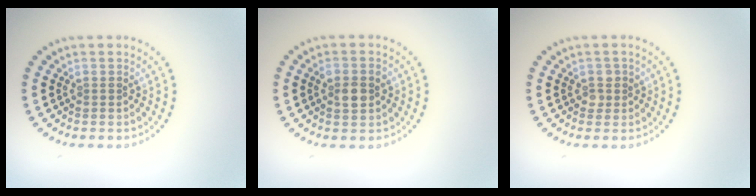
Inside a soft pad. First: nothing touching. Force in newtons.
{"total": 2.5, "press": 2.5, "slide": 0.2}
{"total": 1.1, "press": 1.0, "slide": 0.4}